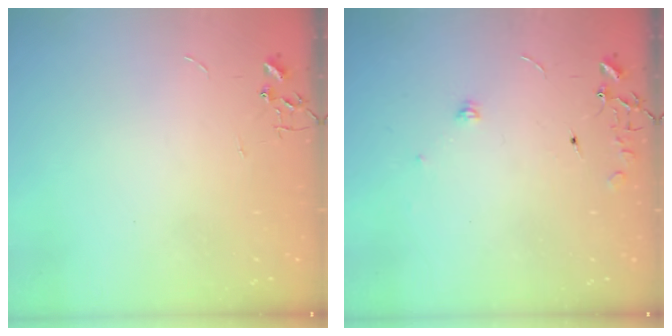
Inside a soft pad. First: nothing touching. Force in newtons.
{"total": 7.5, "press": 7.4, "slide": 0.8}